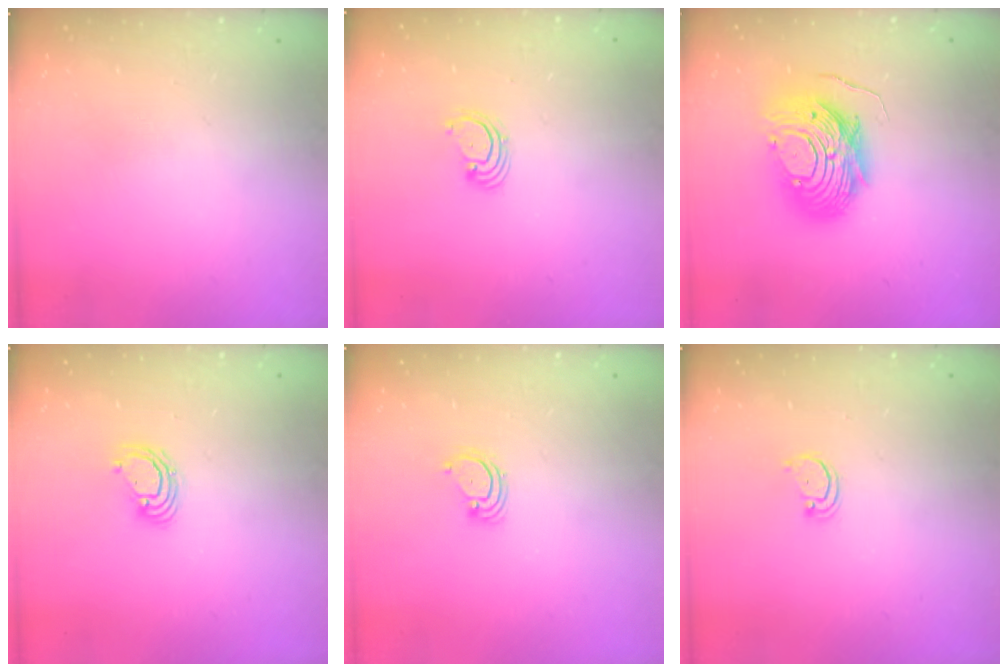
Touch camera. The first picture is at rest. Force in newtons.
{"total": 2.6, "press": 2.6, "slide": 0.3}
{"total": 12.9, "press": 12.8, "slide": 1.1}
{"total": 5.6, "press": 5.6, "slide": 0.4}
{"total": 3.1, "press": 3.1, "slide": 0.3}
{"total": 2.1, "press": 2.1, "slide": 0.2}